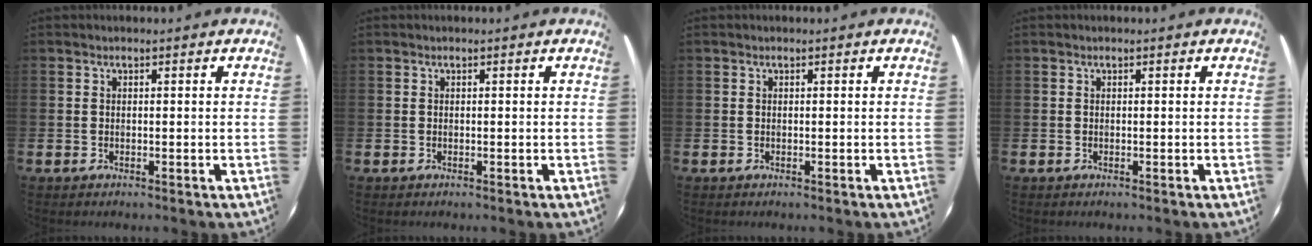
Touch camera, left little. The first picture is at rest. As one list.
[{"total": 0.0}, {"total": 0.0}, {"total": 0.0}]